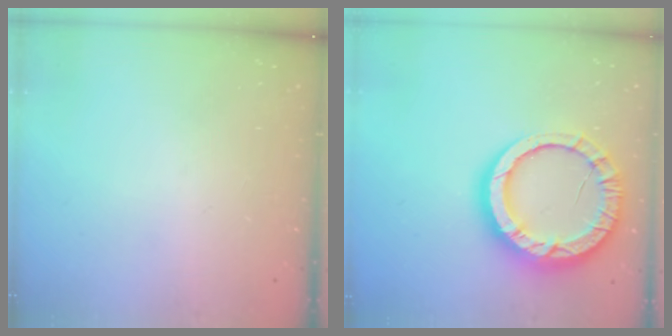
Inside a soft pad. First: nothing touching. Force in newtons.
{"total": 17.2, "press": 17.1, "slide": 1.5}